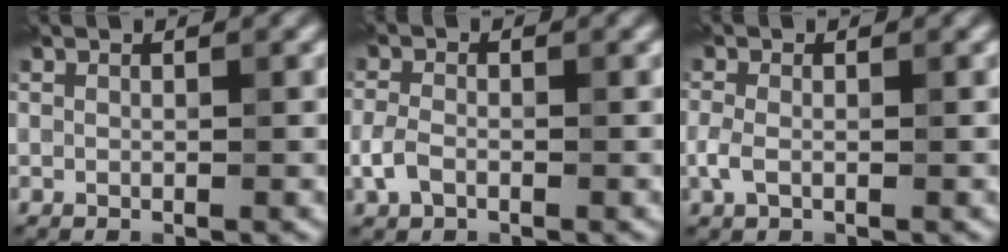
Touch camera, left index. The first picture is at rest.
{"total": 2.0, "force": [-0.8, 1.3, 1.3], "torque": [-0.028, 0.003, -0.022]}
{"total": 1.7, "force": [-0.4, 1.0, 1.3], "torque": [-0.032, 0.002, -0.013]}